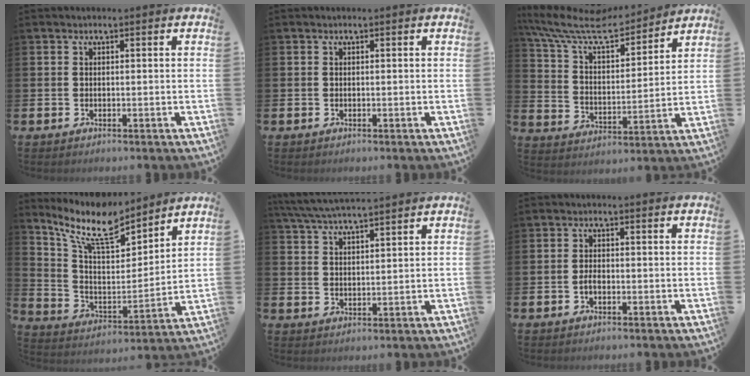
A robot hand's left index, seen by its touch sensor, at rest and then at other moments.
{"total": 0.0}
{"total": 10.4, "force": [8.8, 3.3, 4.4], "torque": [-0.118, -0.055, 0.151]}
{"total": 10.9, "force": [9.3, 3.3, 4.7], "torque": [-0.116, -0.062, 0.162]}
{"total": 5.4, "force": [5.2, 0.1, 1.5], "torque": [-0.049, -0.019, 0.095]}
{"total": 1.4, "force": [-0.5, 0.7, 1.0], "torque": [-0.012, -0.002, -0.012]}